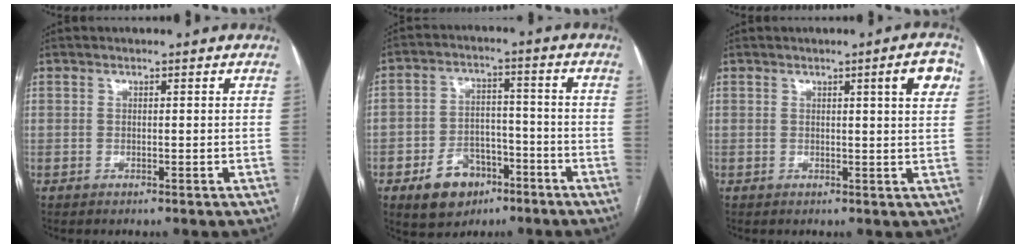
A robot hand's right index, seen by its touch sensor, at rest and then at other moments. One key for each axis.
{"total": 9.1, "fx": -5.0, "fy": 6.3, "fz": 4.3, "tx": -0.074, "ty": 0.017, "tz": -0.073}
{"total": 4.4, "fx": 1.7, "fy": 0.1, "fz": 4.1, "tx": -0.045, "ty": -0.003, "tz": 0.019}